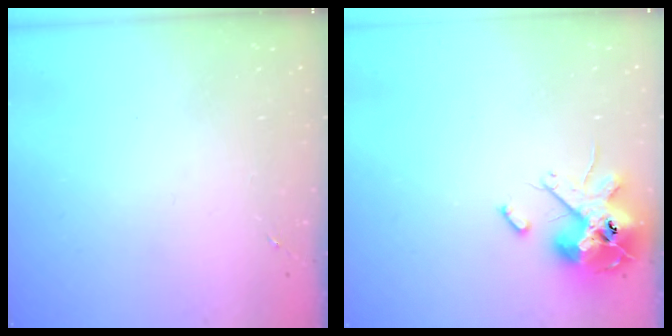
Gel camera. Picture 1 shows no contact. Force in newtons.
{"total": 14.3, "press": 14.0, "slide": 2.5}